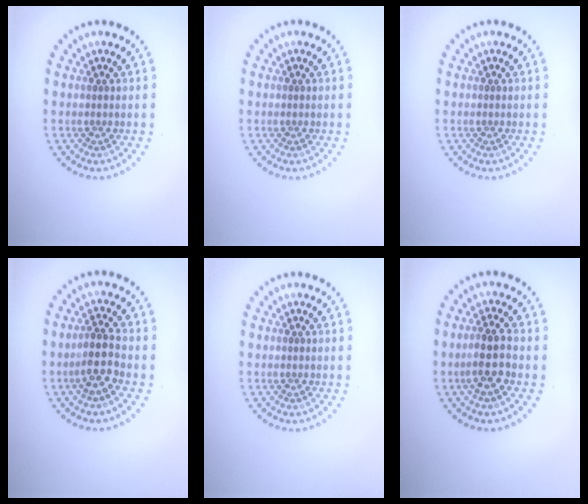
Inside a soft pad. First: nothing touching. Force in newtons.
{"total": 0.0}
{"total": 0.0}
{"total": 2.8, "press": 2.5, "slide": 1.3}
{"total": 0.0}
{"total": 2.9, "press": 2.6, "slide": 1.3}